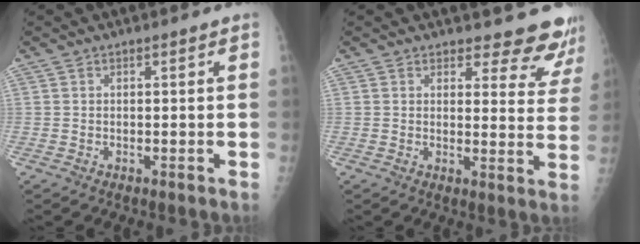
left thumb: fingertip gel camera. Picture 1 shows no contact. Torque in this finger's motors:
{"motor_torque": [0.18, 0.30, -0.14, 0.03, 0.02]}